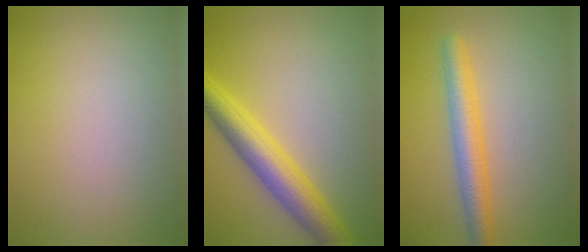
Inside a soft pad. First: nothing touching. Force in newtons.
{"total": 5.5, "press": 5.5, "slide": 0.1}
{"total": 3.7, "press": 3.7, "slide": 0.1}